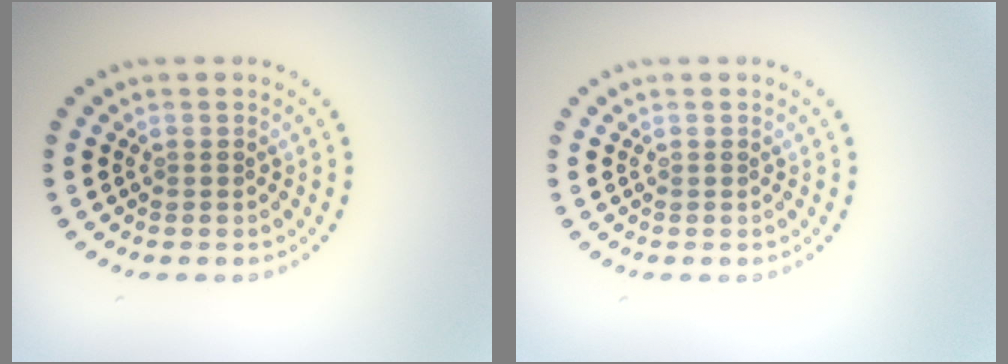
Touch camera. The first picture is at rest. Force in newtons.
{"total": 0.0}